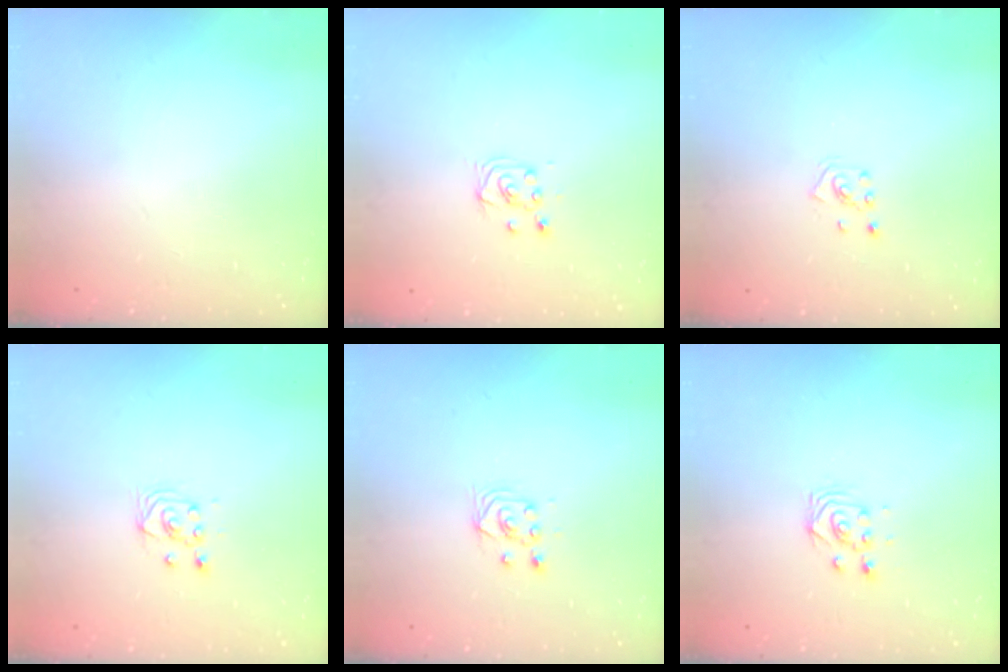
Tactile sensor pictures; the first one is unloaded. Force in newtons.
{"total": 4.6, "press": 4.6, "slide": 0.5}
{"total": 2.2, "press": 2.2, "slide": 0.3}
{"total": 3.1, "press": 2.8, "slide": 1.3}
{"total": 2.9, "press": 2.7, "slide": 1.0}
{"total": 2.9, "press": 2.9, "slide": 0.4}